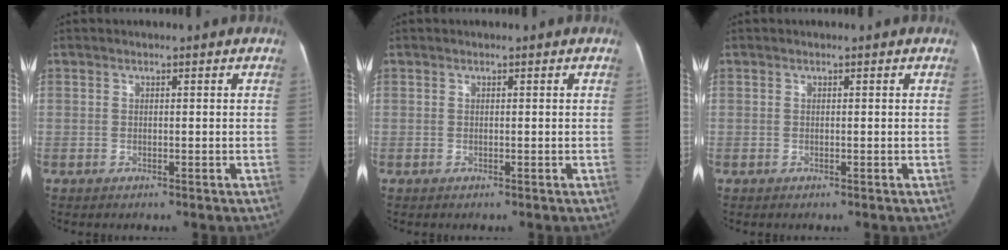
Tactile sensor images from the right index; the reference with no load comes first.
{"total": 0.0}
{"total": 0.0}